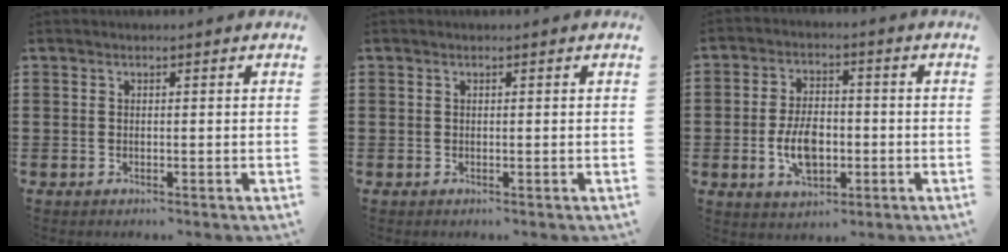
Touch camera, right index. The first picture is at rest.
{"total": 0.0}
{"total": 7.4, "force": [-1.6, 4.4, 5.7], "torque": [-0.112, 0.004, -0.033]}